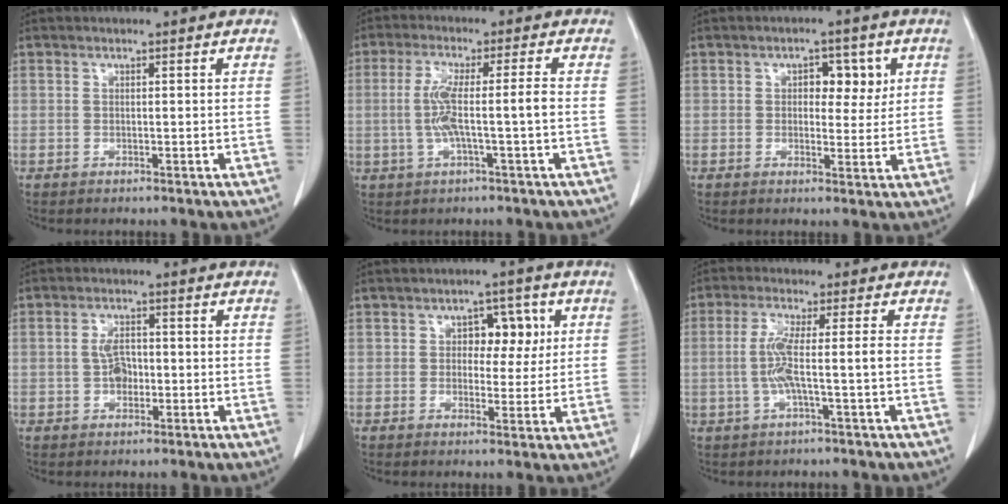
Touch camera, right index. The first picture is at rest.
{"total": 6.4, "force": [-0.9, -0.3, 6.3], "torque": [-0.131, 0.009, -0.015]}
{"total": 4.6, "force": [1.4, 2.6, 3.5], "torque": [-0.039, 0.008, 0.019]}
{"total": 3.2, "force": [-0.5, 1.9, 2.5], "torque": [-0.046, 0.006, -0.011]}
{"total": 5.4, "force": [1.3, 3.3, 4.0], "torque": [-0.047, 0.014, 0.020]}
{"total": 5.5, "force": [-1.0, -0.3, 5.4], "torque": [-0.114, 0.007, -0.018]}